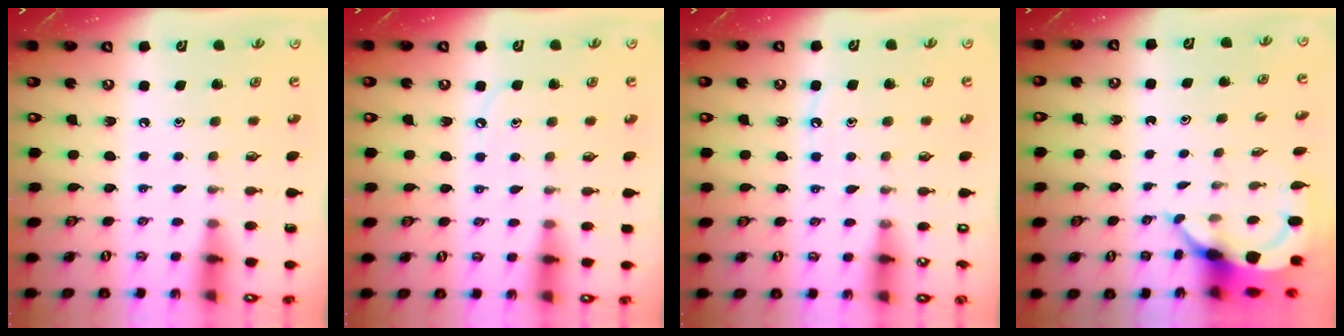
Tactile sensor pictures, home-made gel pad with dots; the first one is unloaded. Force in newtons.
{"total": 4.8, "press": 4.8, "slide": 0.6}
{"total": 5.6, "press": 5.6, "slide": 0.7}
{"total": 5.4, "press": 5.4, "slide": 0.7}